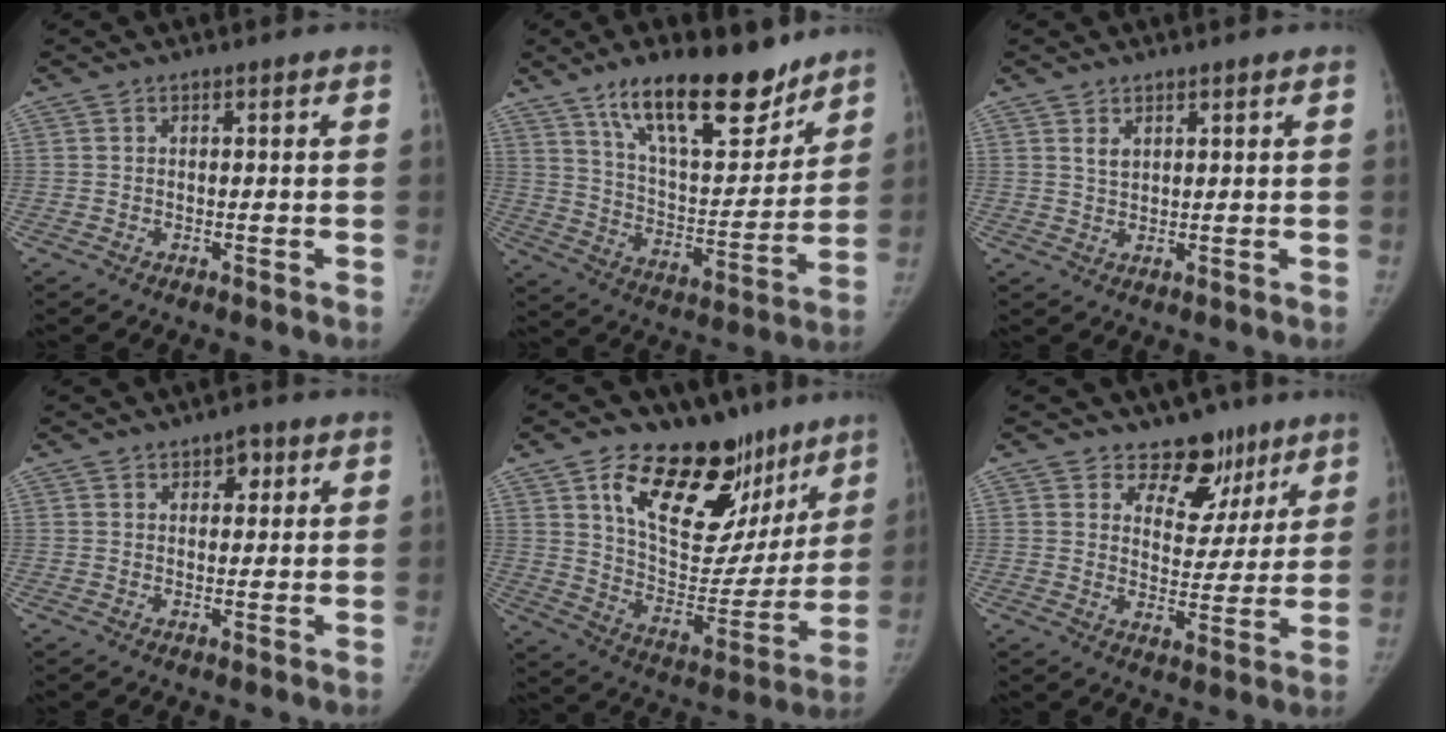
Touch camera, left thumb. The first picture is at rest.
{"total": 20.8, "force": [14.4, 7.7, 12.8], "torque": [-0.158, -0.079, 0.243]}
{"total": 2.1, "force": [1.3, 1.2, 1.2], "torque": [-0.015, -0.009, 0.030]}
{"total": 3.2, "force": [1.6, 2.0, 1.9], "torque": [-0.008, -0.004, 0.020]}
{"total": 27.1, "force": [15.9, 15.1, 15.9], "torque": [-0.182, -0.057, 0.254]}
{"total": 9.8, "force": [6.9, 6.6, 2.2], "torque": [0.021, -0.037, 0.100]}